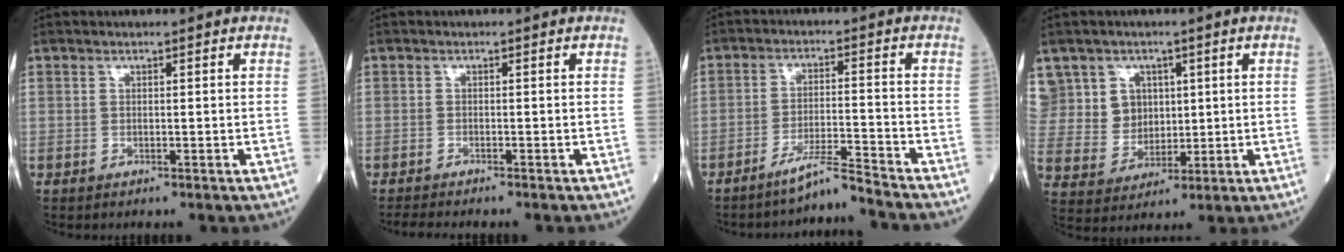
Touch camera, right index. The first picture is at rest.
{"total": 3.8, "force": [-3.4, -0.1, 1.7], "torque": [-0.022, -0.009, -0.053]}
{"total": 5.8, "force": [-5.2, -1.7, 1.7], "torque": [-0.030, -0.017, -0.095]}
{"total": 11.8, "force": [4.9, 10.4, 2.4], "torque": [-0.064, 0.046, 0.113]}